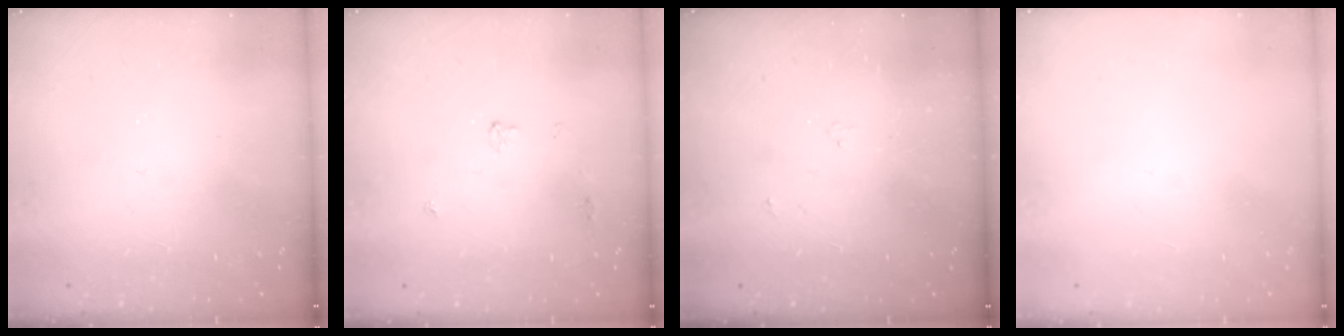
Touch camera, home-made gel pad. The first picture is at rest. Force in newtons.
{"total": 3.3, "press": 3.2, "slide": 0.6}
{"total": 3.0, "press": 3.0, "slide": 0.5}
{"total": 0.0}